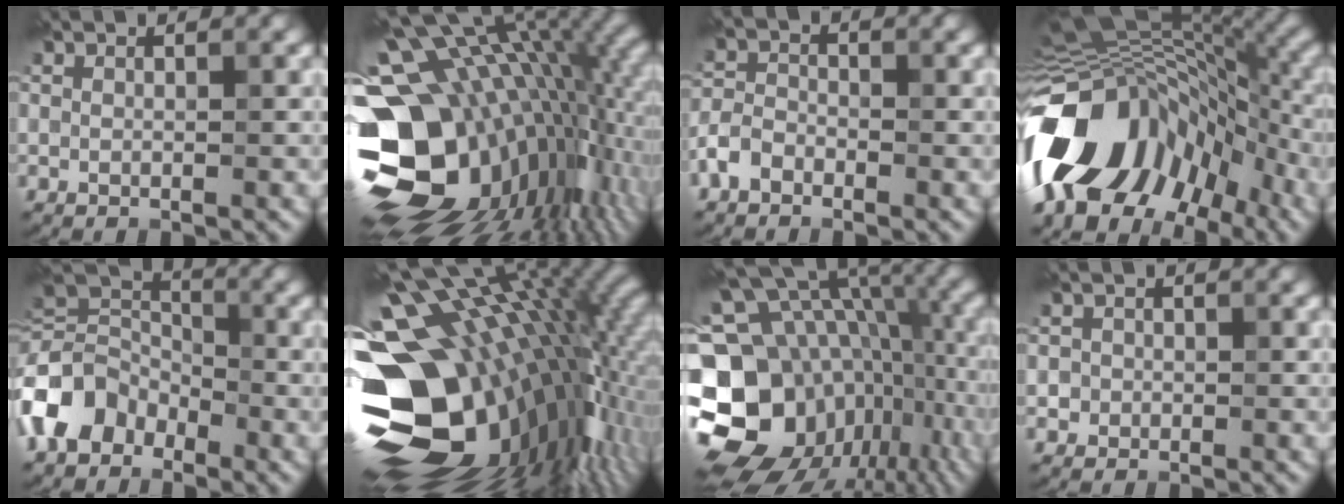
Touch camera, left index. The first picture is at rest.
{"total": 21.0, "force": [-1.6, 14.7, 15.0], "torque": [-0.266, 0.000, -0.021]}
{"total": 2.4, "force": [-1.6, 1.5, 0.9], "torque": [-0.018, 0.006, -0.043]}
{"total": 18.0, "force": [-4.9, 12.3, 12.2], "torque": [-0.220, -0.002, -0.076]}
{"total": 6.4, "force": [-2.9, 5.0, 2.9], "torque": [-0.053, 0.008, -0.077]}
{"total": 20.5, "force": [-3.8, 14.0, 14.5], "torque": [-0.230, 0.018, -0.061]}
{"total": 21.4, "force": [-5.3, 17.1, 11.7], "torque": [-0.217, -0.011, -0.092]}
{"total": 1.2, "force": [0.0, 1.2, 0.1], "torque": [0.013, -0.002, -0.004]}